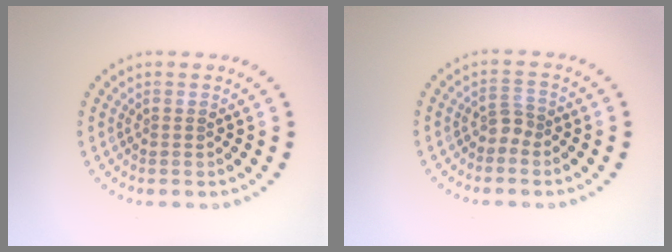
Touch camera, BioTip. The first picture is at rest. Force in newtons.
{"total": 1.4, "press": 1.0, "slide": 0.9}